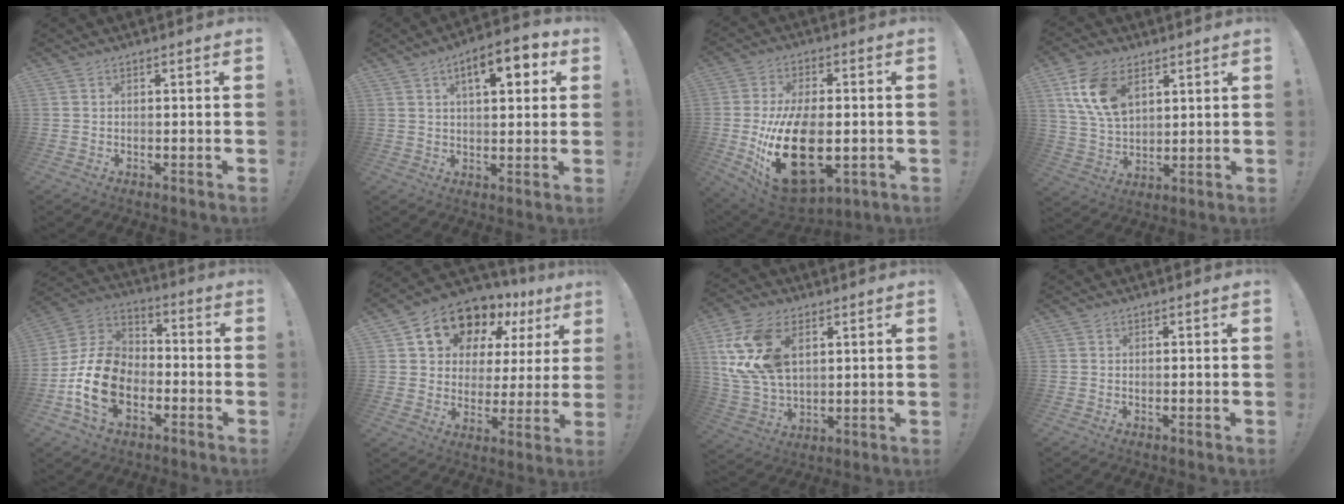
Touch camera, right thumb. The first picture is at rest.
{"total": 10.1, "force": [4.2, 4.2, 8.2], "torque": [-0.108, -0.012, 0.063]}
{"total": 23.7, "force": [-3.7, 13.4, 19.2], "torque": [-0.365, 0.002, -0.046]}
{"total": 13.8, "force": [6.3, 8.5, 8.9], "torque": [-0.170, -0.012, 0.122]}
{"total": 18.0, "force": [-5.8, 12.4, 11.7], "torque": [-0.217, 0.041, -0.093]}
{"total": 13.8, "force": [9.5, 8.4, 5.5], "torque": [-0.096, -0.070, 0.177]}
{"total": 17.8, "force": [6.2, 11.7, 11.9], "torque": [-0.237, -0.018, 0.119]}
{"total": 0.0}